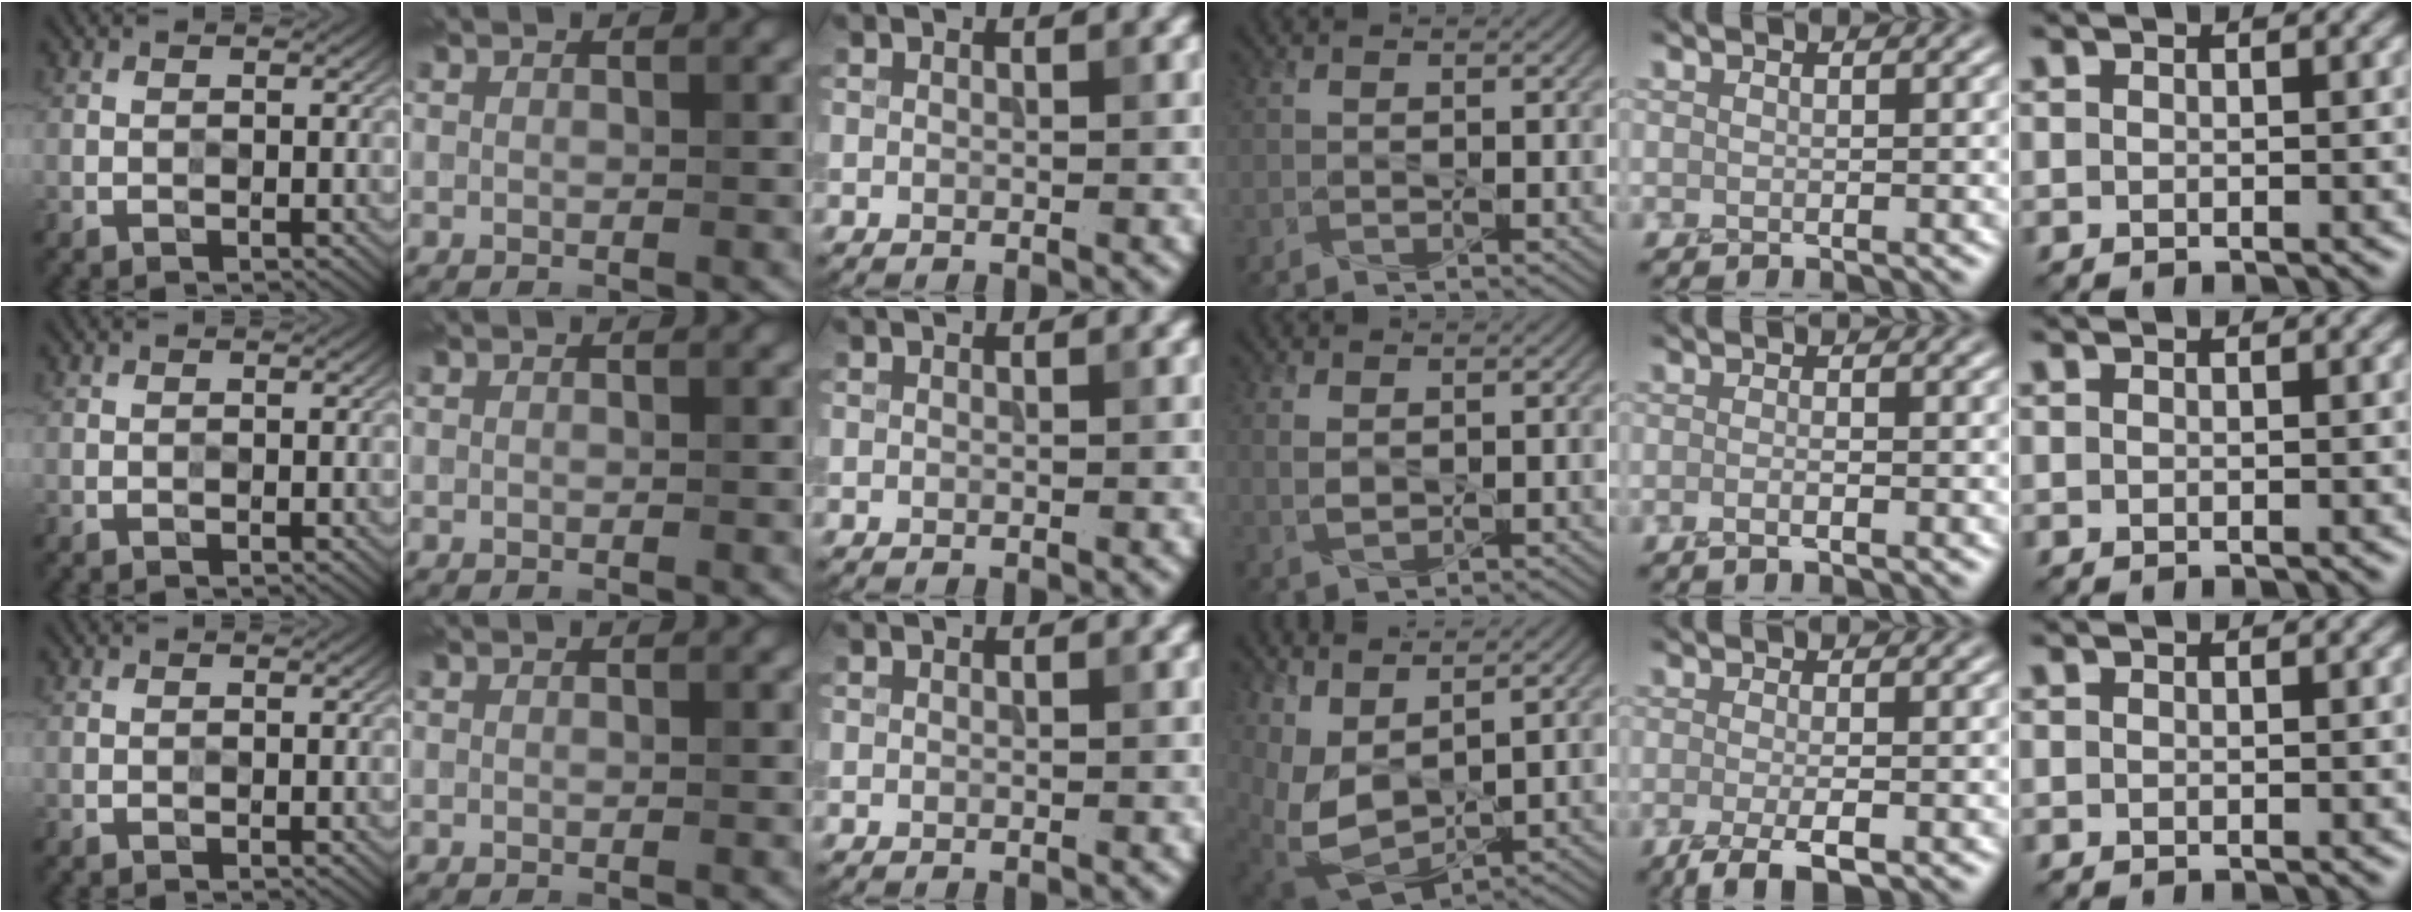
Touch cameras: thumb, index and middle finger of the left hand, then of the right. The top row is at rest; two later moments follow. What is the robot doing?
{"motion": "squeeze", "object": "foam earplug"}